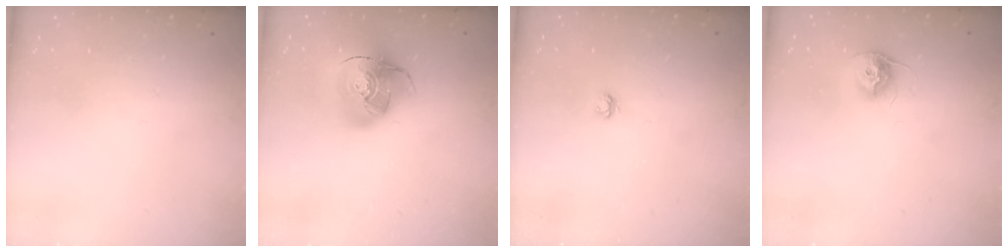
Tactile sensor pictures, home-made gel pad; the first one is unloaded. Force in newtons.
{"total": 15.6, "press": 15.4, "slide": 2.4}
{"total": 3.2, "press": 3.2, "slide": 0.3}
{"total": 9.5, "press": 9.5, "slide": 0.3}